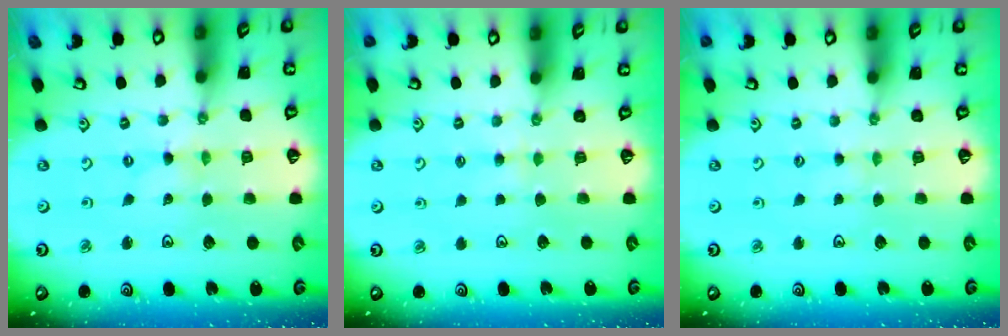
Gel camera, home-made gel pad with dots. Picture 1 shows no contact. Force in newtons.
{"total": 1.9, "press": 1.9, "slide": 0.4}
{"total": 1.2, "press": 1.2, "slide": 0.2}